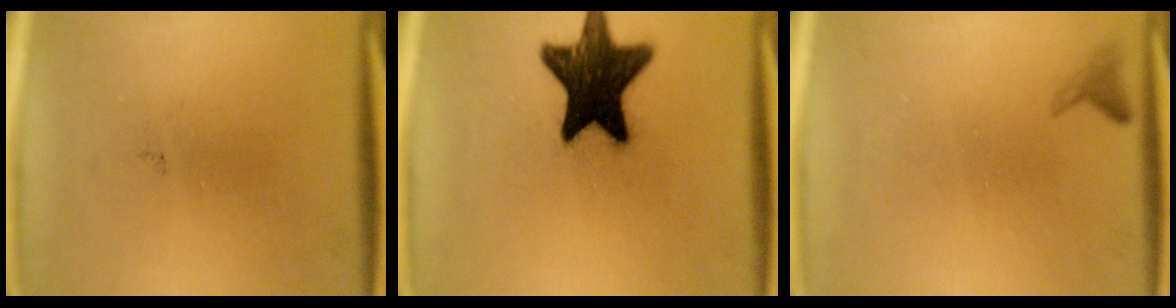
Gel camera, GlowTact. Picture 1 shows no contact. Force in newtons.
{"total": 17.5}
{"total": 1.0}